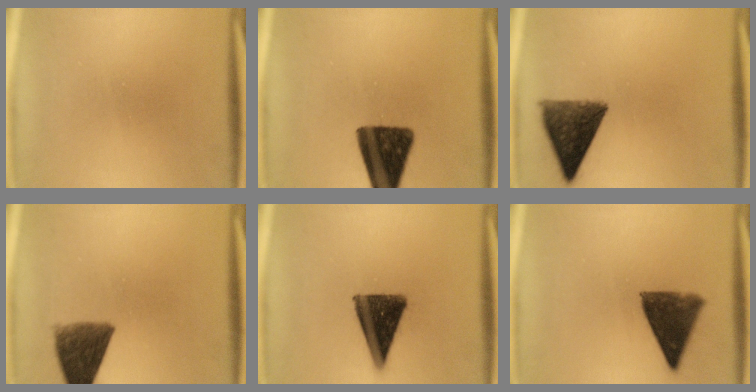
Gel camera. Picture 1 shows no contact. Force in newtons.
{"total": 14.6}
{"total": 10.4}
{"total": 8.4}
{"total": 12.2}
{"total": 10.5}